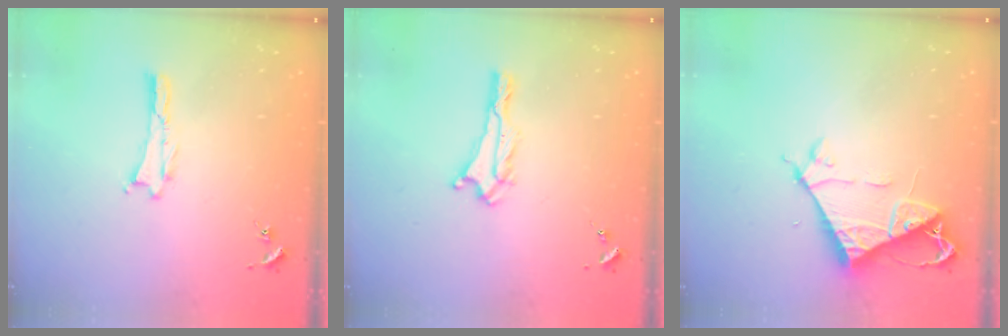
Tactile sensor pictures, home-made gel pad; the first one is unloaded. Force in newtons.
{"total": 0.6, "press": 0.6, "slide": 0.1}
{"total": 7.5, "press": 7.5, "slide": 0.5}